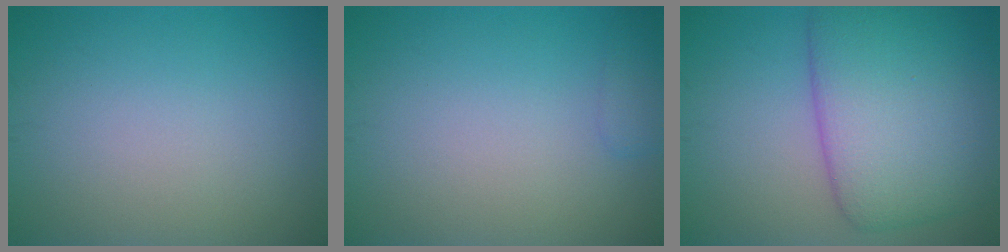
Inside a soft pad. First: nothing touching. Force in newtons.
{"total": 1.1, "press": 1.1, "slide": 0.1}
{"total": 9.6, "press": 9.6, "slide": 0.3}